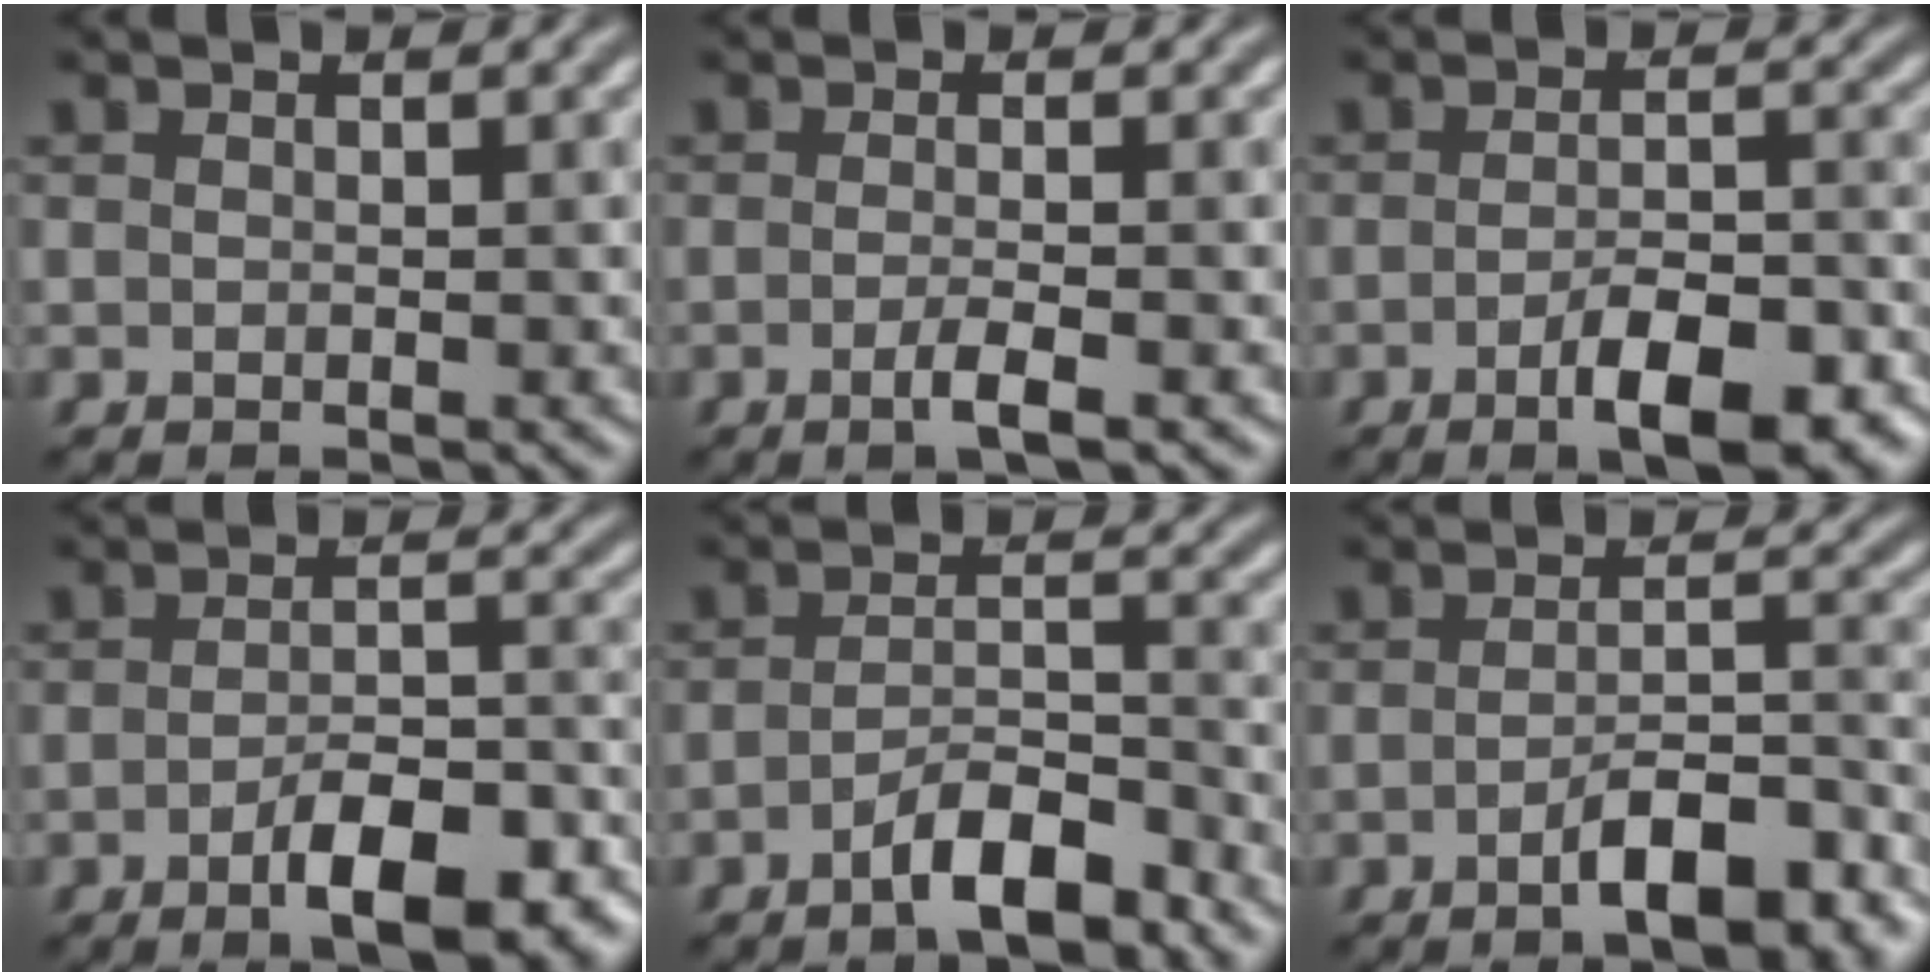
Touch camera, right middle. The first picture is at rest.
{"total": 2.1, "force": [-0.8, 0.5, 1.9], "torque": [-0.029, 0.001, -0.019]}
{"total": 7.2, "force": [-3.6, 2.3, 5.7], "torque": [-0.088, -0.001, -0.051]}
{"total": 7.9, "force": [-4.2, 2.6, 6.1], "torque": [-0.092, 0.001, -0.062]}
{"total": 4.6, "force": [-3.0, 1.3, 3.3], "torque": [-0.055, 0.005, -0.054]}
{"total": 6.2, "force": [-3.5, 1.8, 4.8], "torque": [-0.073, 0.005, -0.053]}